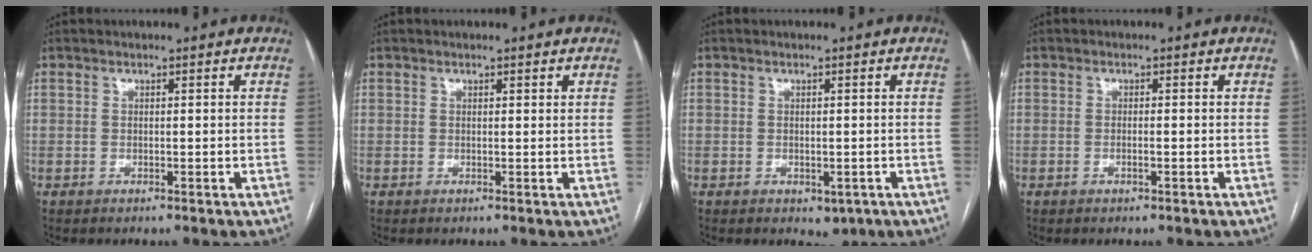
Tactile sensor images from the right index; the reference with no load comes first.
{"total": 0.5, "force": [0.4, 0.1, 0.3], "torque": [-0.006, 0.003, 0.007]}
{"total": 2.3, "force": [-0.9, 1.6, 1.4], "torque": [-0.011, -0.002, 0.001]}
{"total": 0.9, "force": [-0.3, 0.0, 0.8], "torque": [-0.018, 0.001, -0.002]}